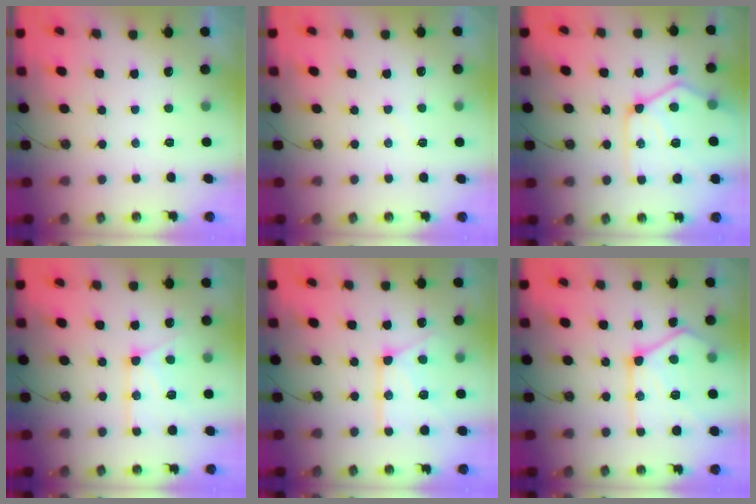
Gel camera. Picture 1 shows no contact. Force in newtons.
{"total": 3.2, "press": 3.2, "slide": 0.3}
{"total": 17.3, "press": 17.2, "slide": 1.5}
{"total": 13.1, "press": 13.0, "slide": 1.3}
{"total": 15.1, "press": 15.0, "slide": 1.6}
{"total": 20.1, "press": 20.1, "slide": 1.4}